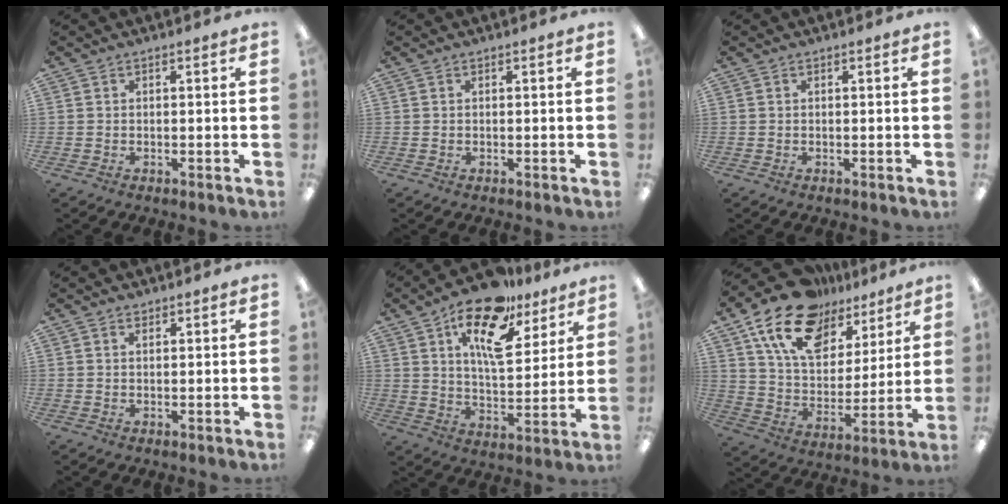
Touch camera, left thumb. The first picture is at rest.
{"total": 0.0}
{"total": 0.0}
{"total": 0.9, "force": [0.8, 0.3, 0.2], "torque": [-0.006, -0.001, 0.015]}
{"total": 18.4, "force": [11.7, 8.1, 11.8], "torque": [-0.181, -0.056, 0.195]}
{"total": 18.5, "force": [12.1, 10.6, 9.1], "torque": [-0.173, -0.059, 0.220]}